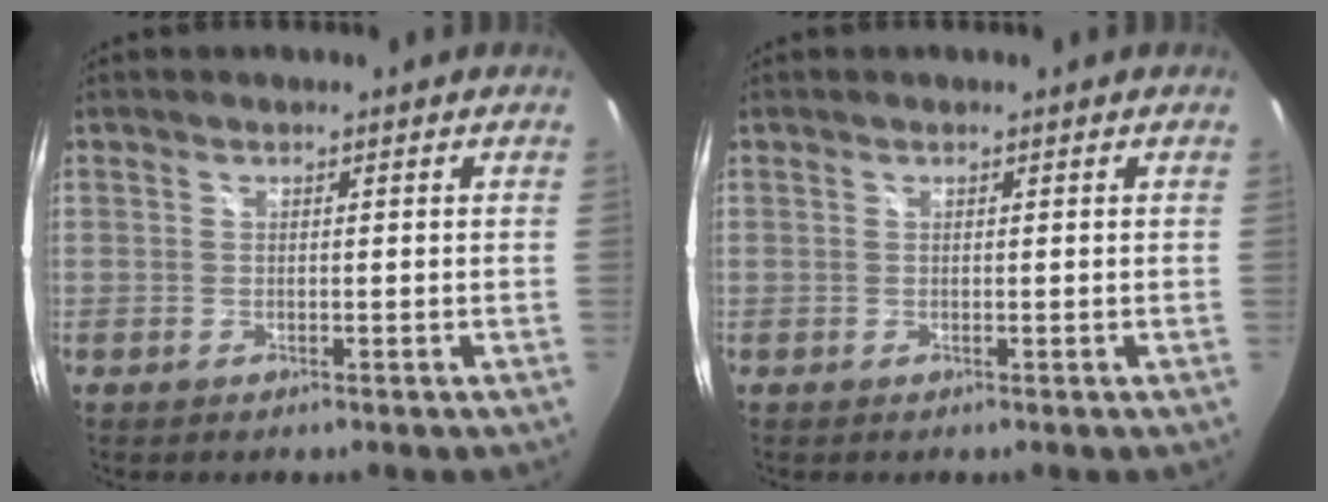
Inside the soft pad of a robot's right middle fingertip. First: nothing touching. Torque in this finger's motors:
{"motor_torque": [0.63, -0.74, -0.04, 0.00]}